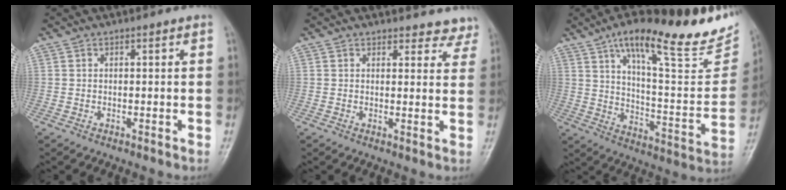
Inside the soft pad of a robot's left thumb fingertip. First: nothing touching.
{"total": 6.3, "force": [5.9, 2.4, -0.2], "torque": [0.053, -0.029, 0.039]}
{"total": 25.3, "force": [18.4, 6.5, 16.1], "torque": [-0.196, -0.081, 0.275]}